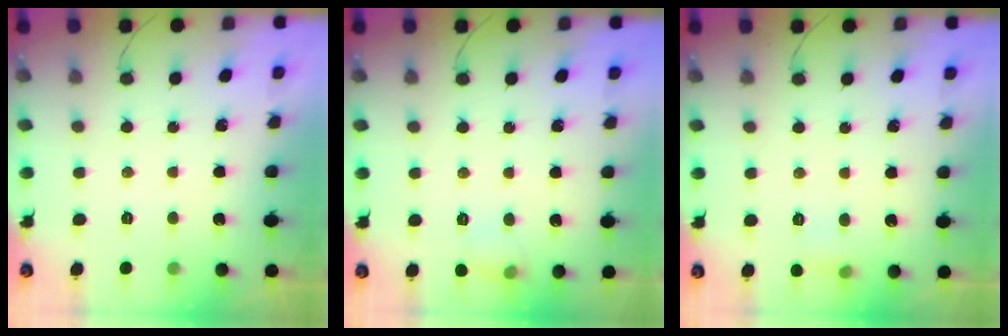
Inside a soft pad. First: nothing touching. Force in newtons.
{"total": 7.0, "press": 6.8, "slide": 1.9}
{"total": 5.3, "press": 5.1, "slide": 1.4}